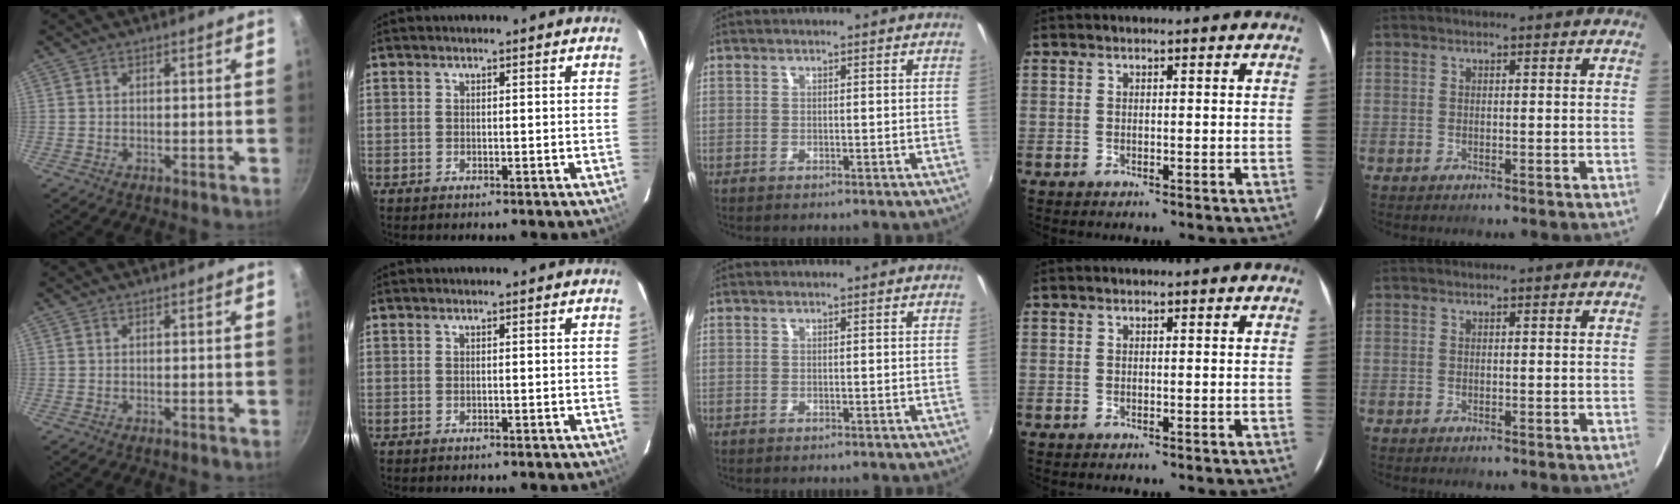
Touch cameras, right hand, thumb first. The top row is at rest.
{}